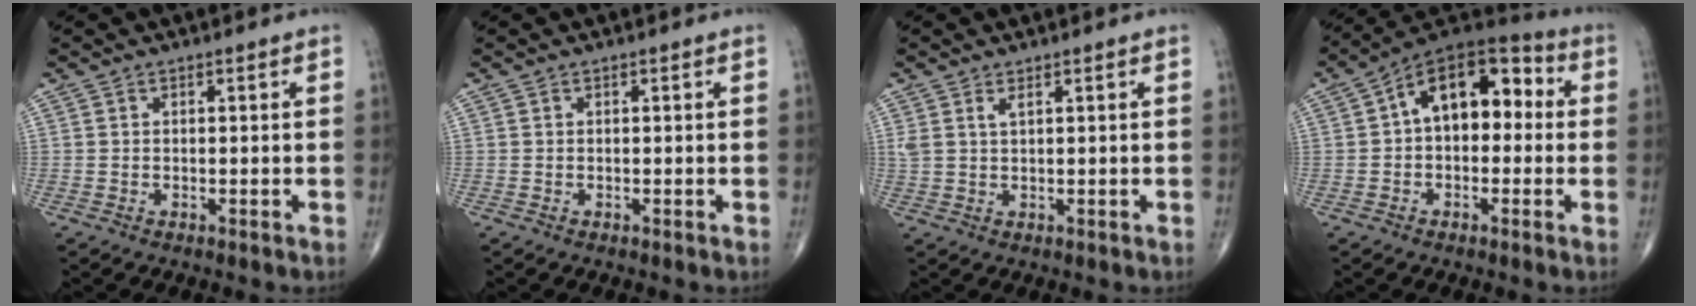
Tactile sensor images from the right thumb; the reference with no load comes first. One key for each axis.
{"total": 0.0}
{"total": 2.0, "fx": 1.1, "fy": 0.6, "fz": 1.5, "tx": -0.037, "ty": 0.003, "tz": 0.029}
{"total": 14.8, "fx": 1.7, "fy": 8.9, "fz": 11.7, "tx": -0.141, "ty": 0.049, "tz": 0.011}